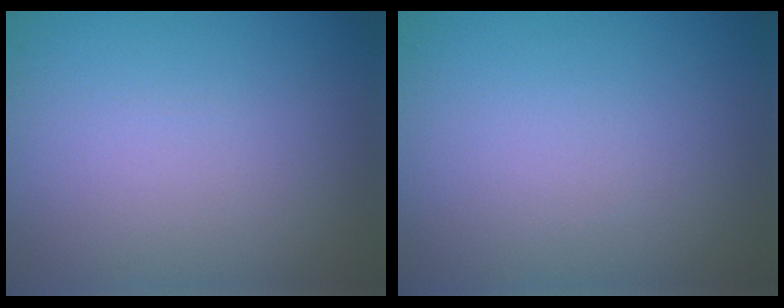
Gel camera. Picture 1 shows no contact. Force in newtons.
{"total": 0.0}